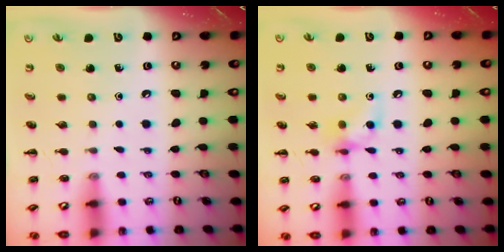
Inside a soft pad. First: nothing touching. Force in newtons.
{"total": 7.5, "press": 7.4, "slide": 0.5}